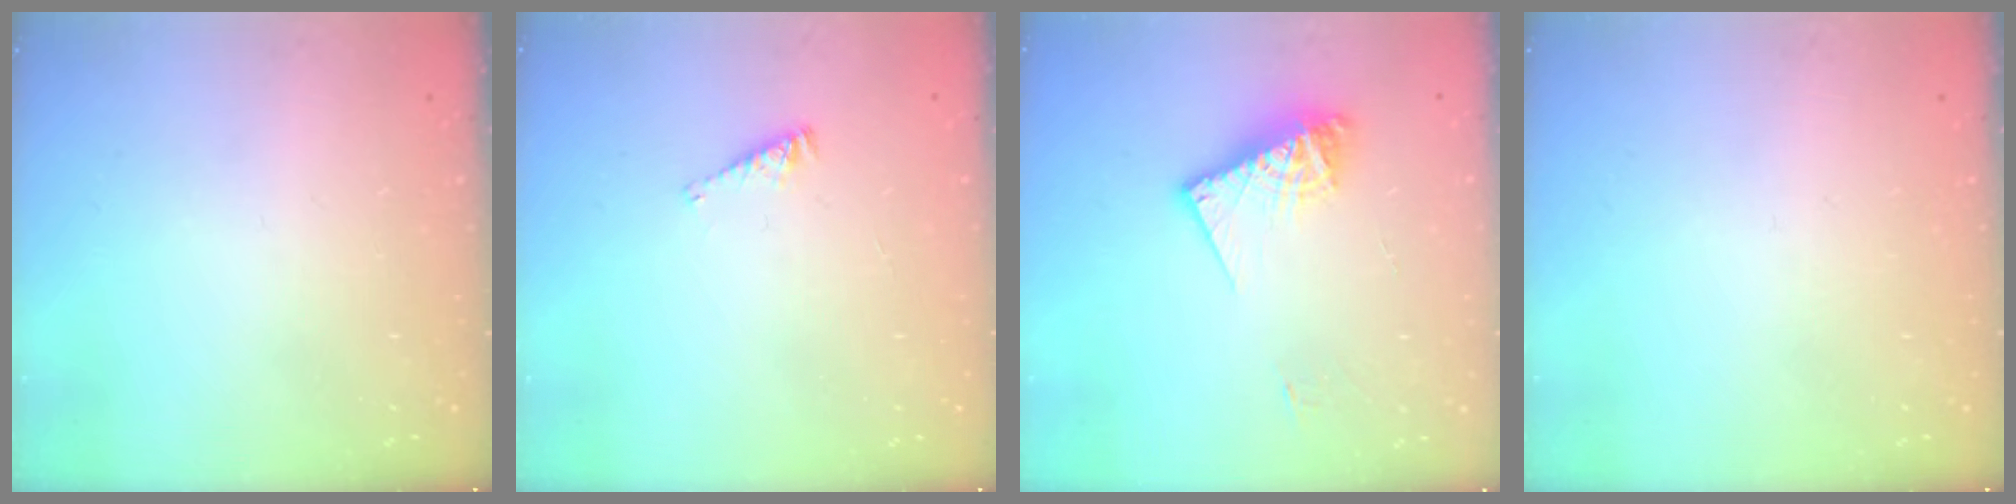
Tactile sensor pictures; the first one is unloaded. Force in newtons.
{"total": 2.5, "press": 2.4, "slide": 0.4}
{"total": 11.8, "press": 11.7, "slide": 1.2}
{"total": 0.0}